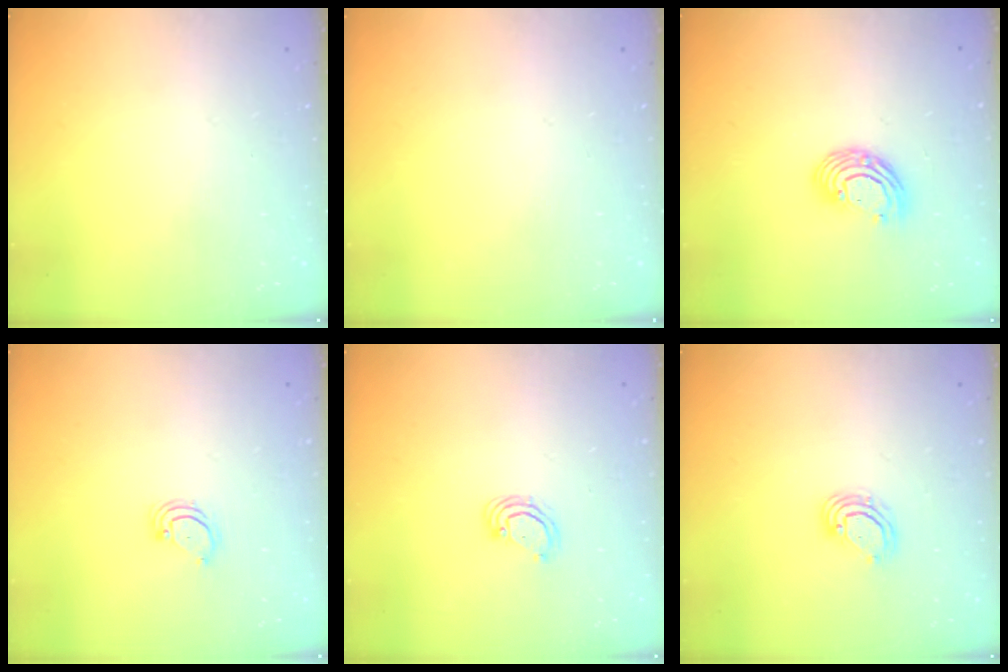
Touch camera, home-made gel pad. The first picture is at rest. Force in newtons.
{"total": 0.0}
{"total": 9.0, "press": 9.0, "slide": 0.7}
{"total": 2.8, "press": 2.8, "slide": 0.3}
{"total": 4.4, "press": 4.4, "slide": 0.5}
{"total": 4.9, "press": 4.8, "slide": 0.6}